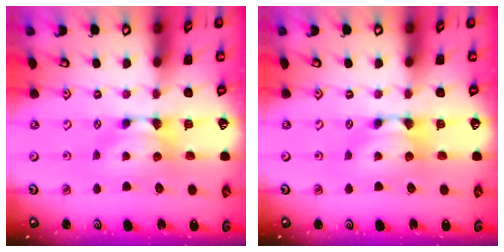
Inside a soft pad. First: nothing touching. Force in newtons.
{"total": 0.6, "press": 0.1, "slide": 0.6}